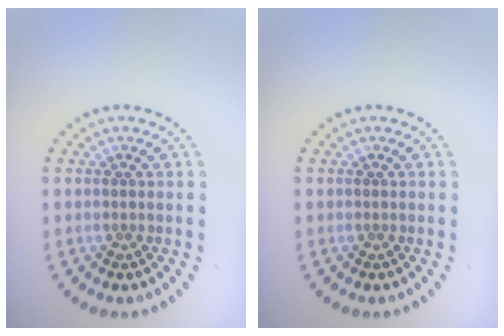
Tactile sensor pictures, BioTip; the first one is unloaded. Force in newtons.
{"total": 0.0}